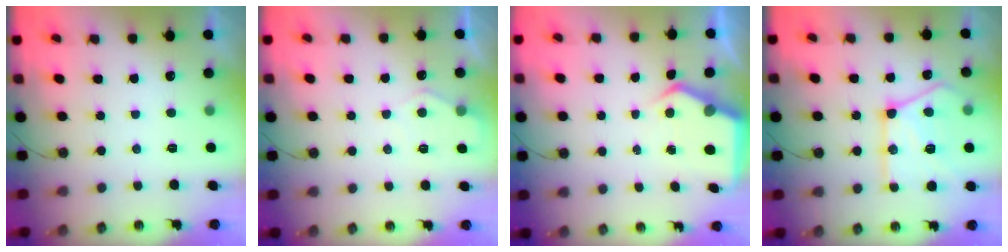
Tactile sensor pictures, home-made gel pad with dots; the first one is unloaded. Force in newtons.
{"total": 4.5, "press": 4.4, "slide": 0.6}
{"total": 4.9, "press": 4.8, "slide": 0.6}
{"total": 20.1, "press": 20.0, "slide": 2.3}